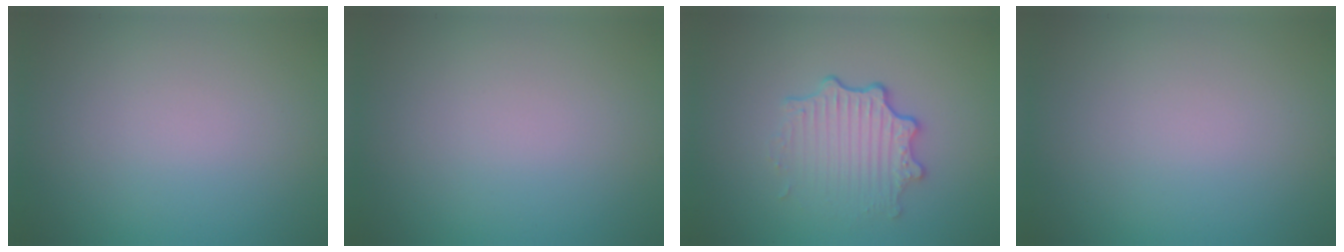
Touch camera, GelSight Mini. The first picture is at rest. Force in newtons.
{"total": 0.0}
{"total": 3.5, "press": 2.8, "slide": 2.1}
{"total": 0.0}